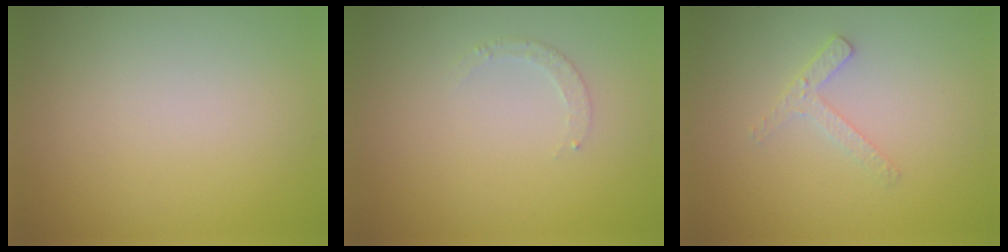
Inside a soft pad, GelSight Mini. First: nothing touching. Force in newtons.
{"total": 1.3, "press": 1.2, "slide": 0.2}
{"total": 1.7, "press": 1.7, "slide": 0.3}